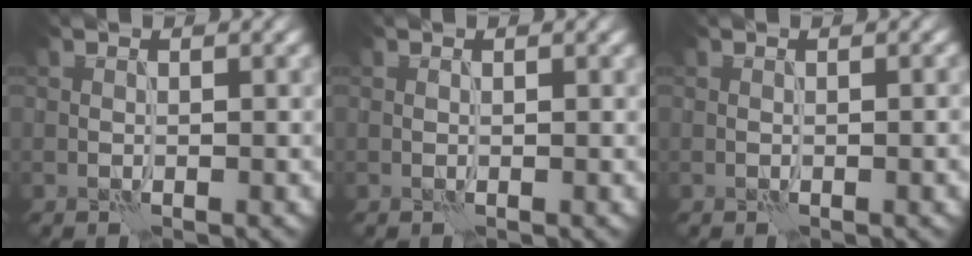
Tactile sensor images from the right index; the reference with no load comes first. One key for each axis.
{"total": 0.0}
{"total": 1.0, "fx": -0.1, "fy": 0.2, "fz": 1.0, "tx": -0.013, "ty": 0.000, "tz": -0.002}